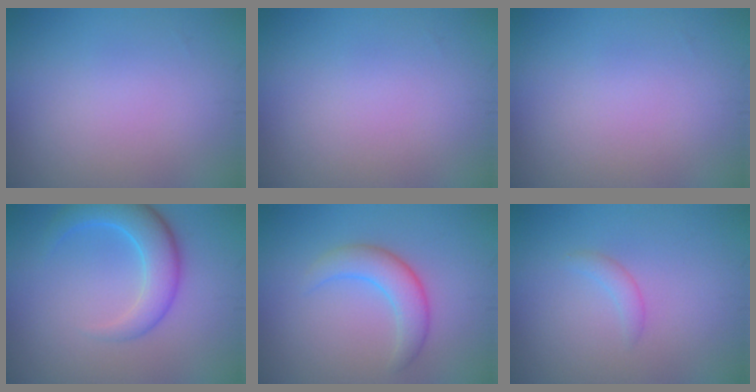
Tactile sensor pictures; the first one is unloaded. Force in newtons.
{"total": 0.0}
{"total": 0.0}
{"total": 4.8, "press": 4.7, "slide": 0.2}
{"total": 3.3, "press": 3.3, "slide": 0.1}
{"total": 1.1, "press": 1.1, "slide": 0.1}